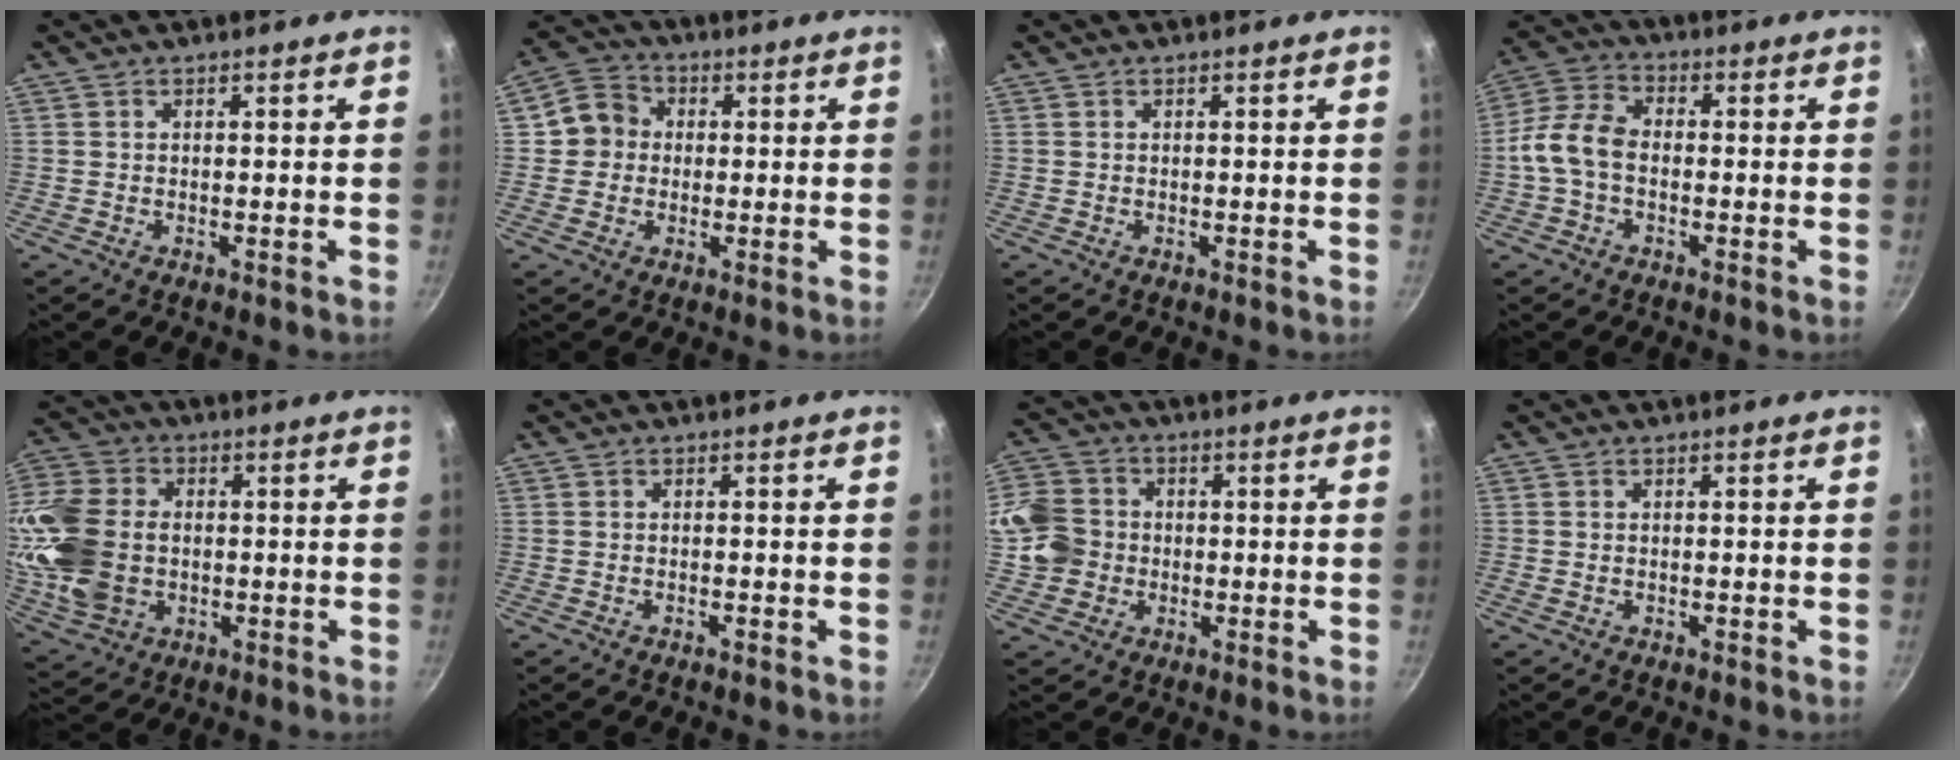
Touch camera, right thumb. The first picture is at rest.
{"total": 6.8, "force": [0.3, 6.4, 2.3], "torque": [-0.005, 0.014, -0.014]}
{"total": 0.0}
{"total": 8.2, "force": [-1.3, 5.5, 6.0], "torque": [-0.118, 0.032, -0.043]}
{"total": 19.1, "force": [-1.0, 14.3, 12.6], "torque": [-0.261, 0.014, -0.014]}
{"total": 0.6, "force": [-0.4, 0.1, 0.4], "torque": [-0.011, 0.004, -0.010]}
{"total": 10.9, "force": [-0.7, 9.8, 4.8], "torque": [-0.077, 0.020, -0.027]}
{"total": 0.0}